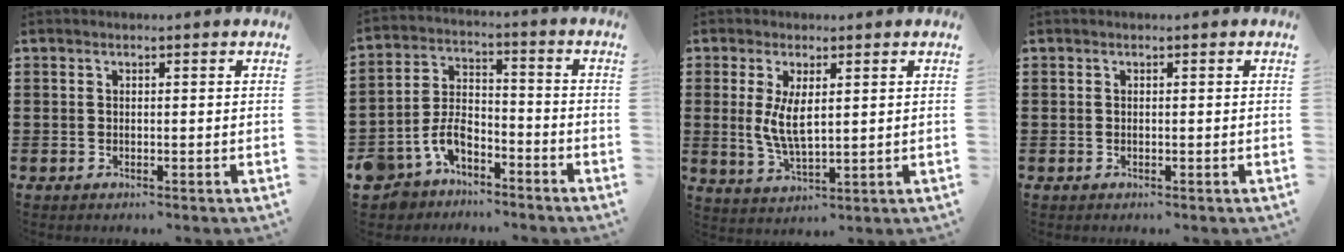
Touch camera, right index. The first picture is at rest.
{"total": 6.8, "force": [-4.9, 3.5, 3.2], "torque": [-0.089, 0.009, -0.101]}
{"total": 5.6, "force": [0.8, 2.3, 5.1], "torque": [-0.098, 0.000, 0.010]}
{"total": 0.0}